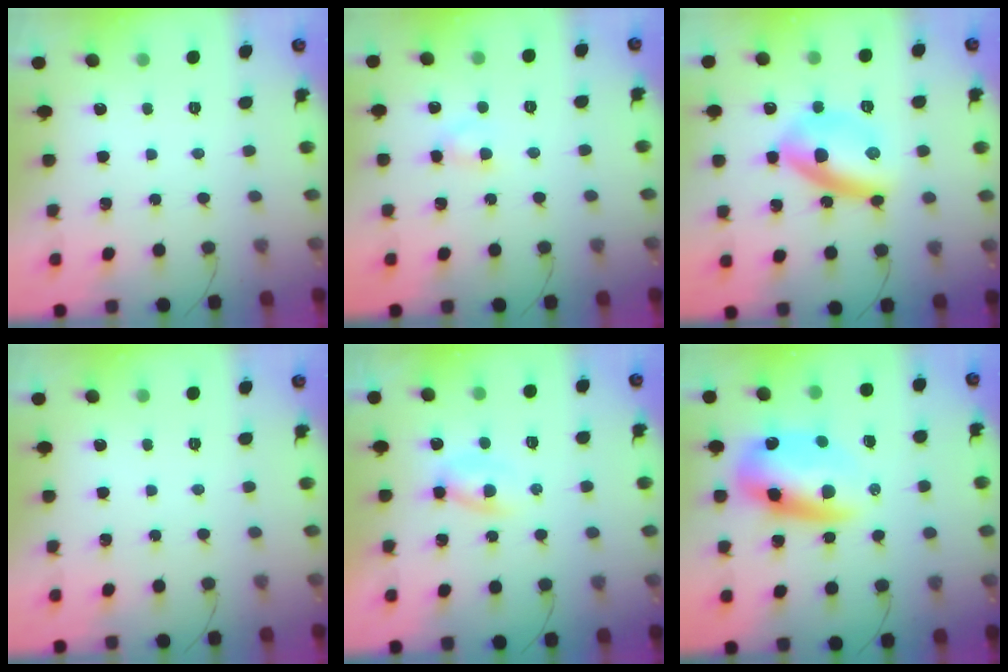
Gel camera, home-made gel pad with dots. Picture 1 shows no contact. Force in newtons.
{"total": 2.5, "press": 2.3, "slide": 1.0}
{"total": 12.8, "press": 12.8, "slide": 0.3}
{"total": 0.0}
{"total": 2.3, "press": 2.2, "slide": 0.8}
{"total": 12.8, "press": 12.3, "slide": 3.3}